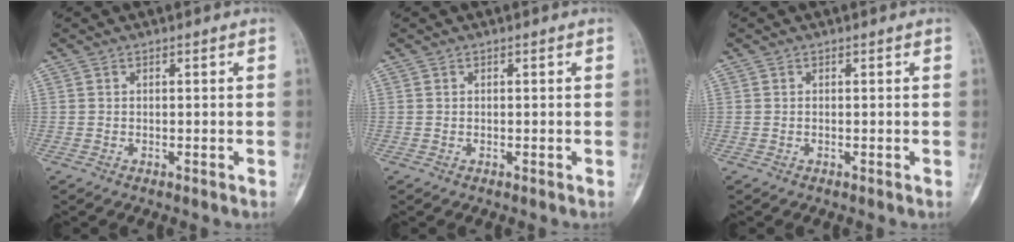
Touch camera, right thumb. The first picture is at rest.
{"total": 0.0}
{"total": 0.0}